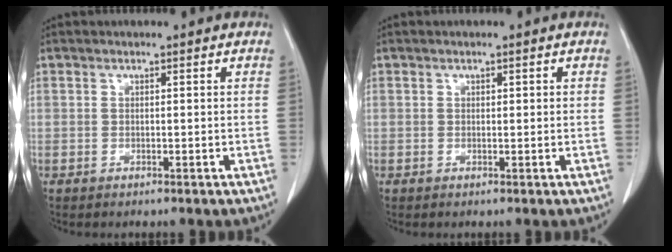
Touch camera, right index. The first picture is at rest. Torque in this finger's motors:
{"motor_torque": [-0.10, -0.11, -0.01, -0.01]}